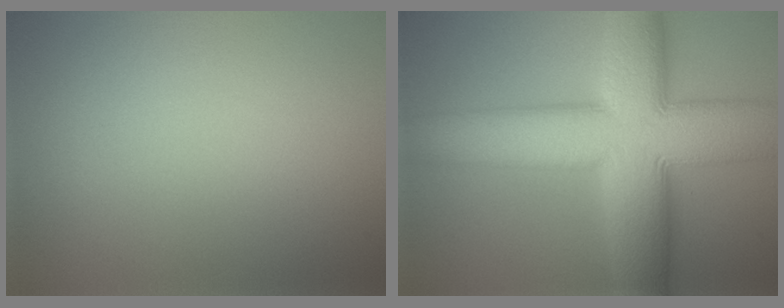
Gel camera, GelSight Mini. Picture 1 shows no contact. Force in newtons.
{"total": 14.2, "press": 14.2, "slide": 0.2}